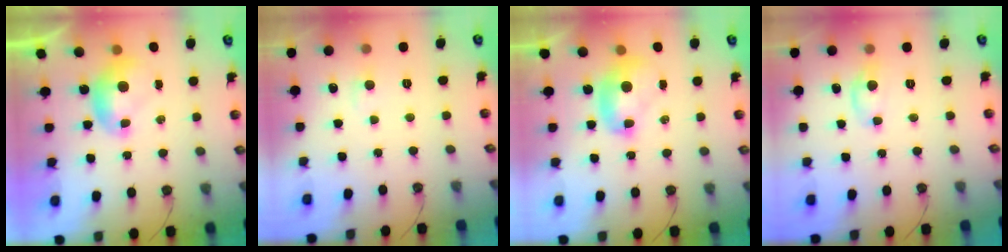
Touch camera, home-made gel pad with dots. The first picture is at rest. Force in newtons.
{"total": 0.8, "press": 0.0, "slide": 0.8}
{"total": 2.3, "press": 2.3, "slide": 0.3}
{"total": 1.9, "press": 1.9, "slide": 0.2}